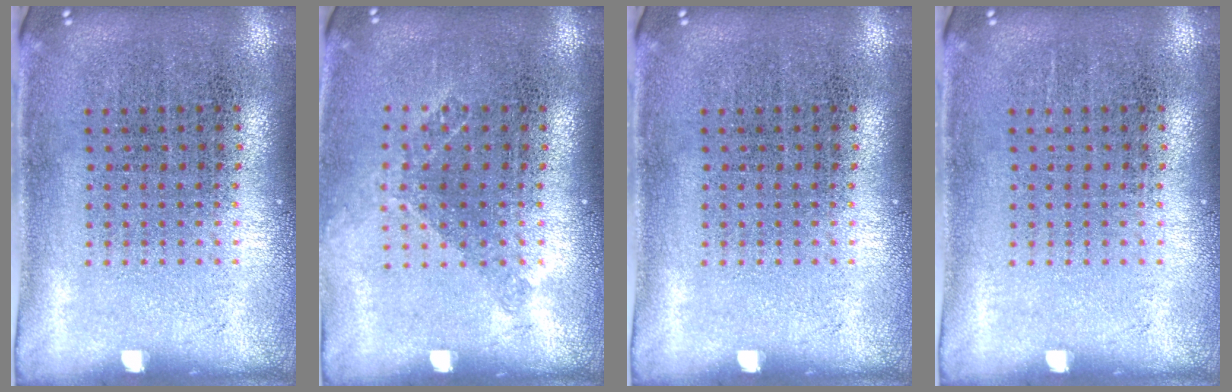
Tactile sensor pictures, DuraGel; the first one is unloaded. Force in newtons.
{"total": 1.1, "press": 0.9, "slide": 0.6}
{"total": 0.0}
{"total": 0.0}